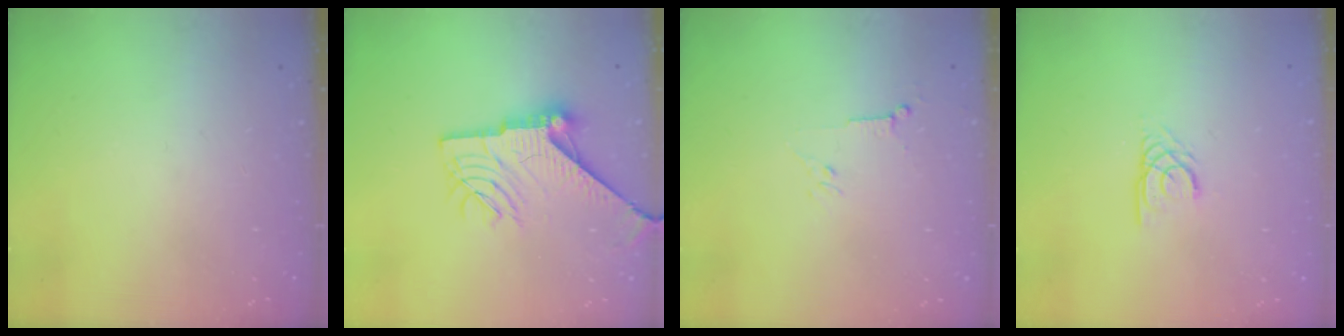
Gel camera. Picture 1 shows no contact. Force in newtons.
{"total": 14.0, "press": 13.9, "slide": 0.9}
{"total": 3.5, "press": 3.4, "slide": 0.8}
{"total": 2.4, "press": 2.4, "slide": 0.2}